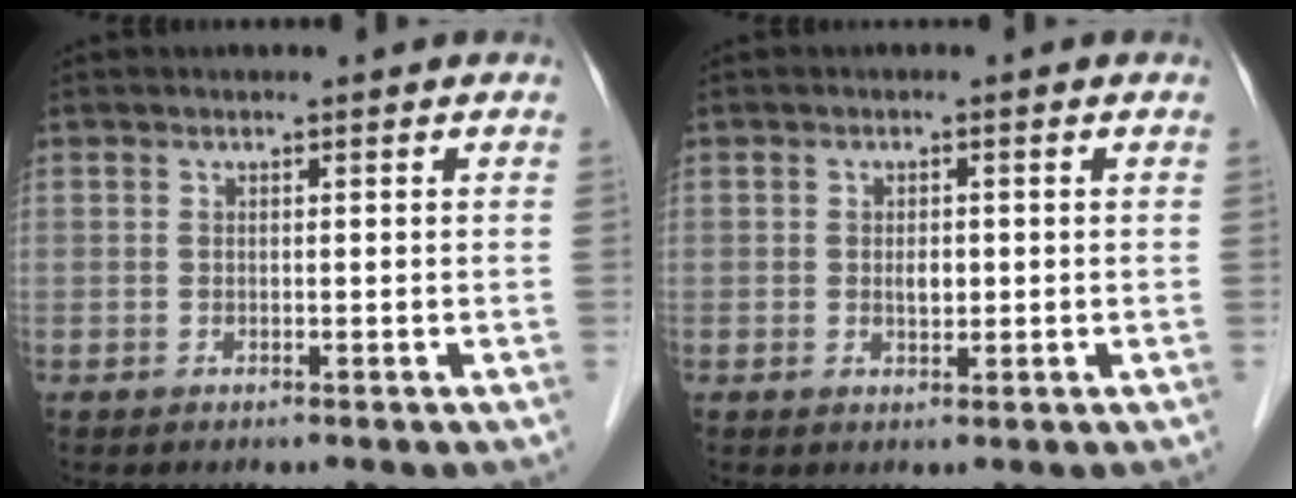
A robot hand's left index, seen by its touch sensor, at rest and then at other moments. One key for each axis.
{"total": 1.7, "fx": -0.2, "fy": 1.1, "fz": 1.3, "tx": -0.022, "ty": -0.004, "tz": -0.001}